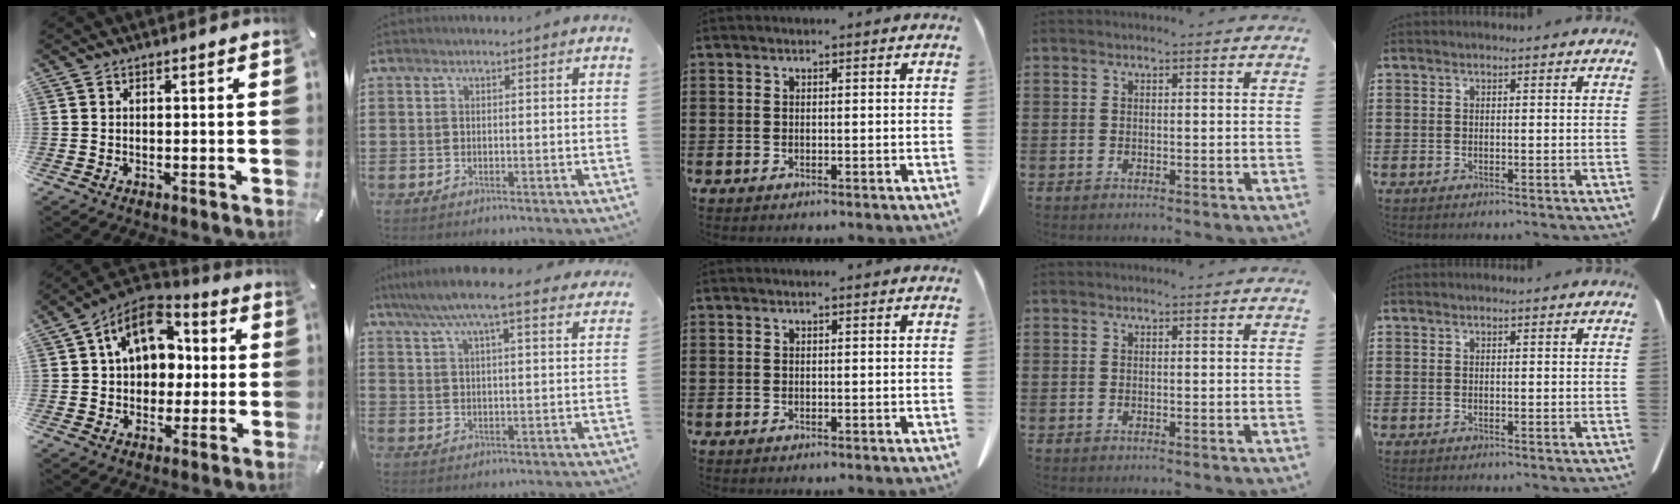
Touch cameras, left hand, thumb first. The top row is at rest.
{"thumb": {"total": 13.8, "force": [4.0, 10.5, 8.0], "torque": [-0.131, -0.012, 0.072]}, "index": {"total": 7.9, "force": [6.6, 0.6, 4.2], "torque": [-0.100, -0.020, 0.117]}}